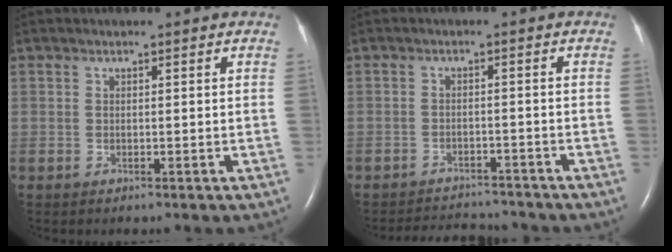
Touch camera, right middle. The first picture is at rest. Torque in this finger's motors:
{"motor_torque": [0.02, -0.10, 0.01, 0.02]}